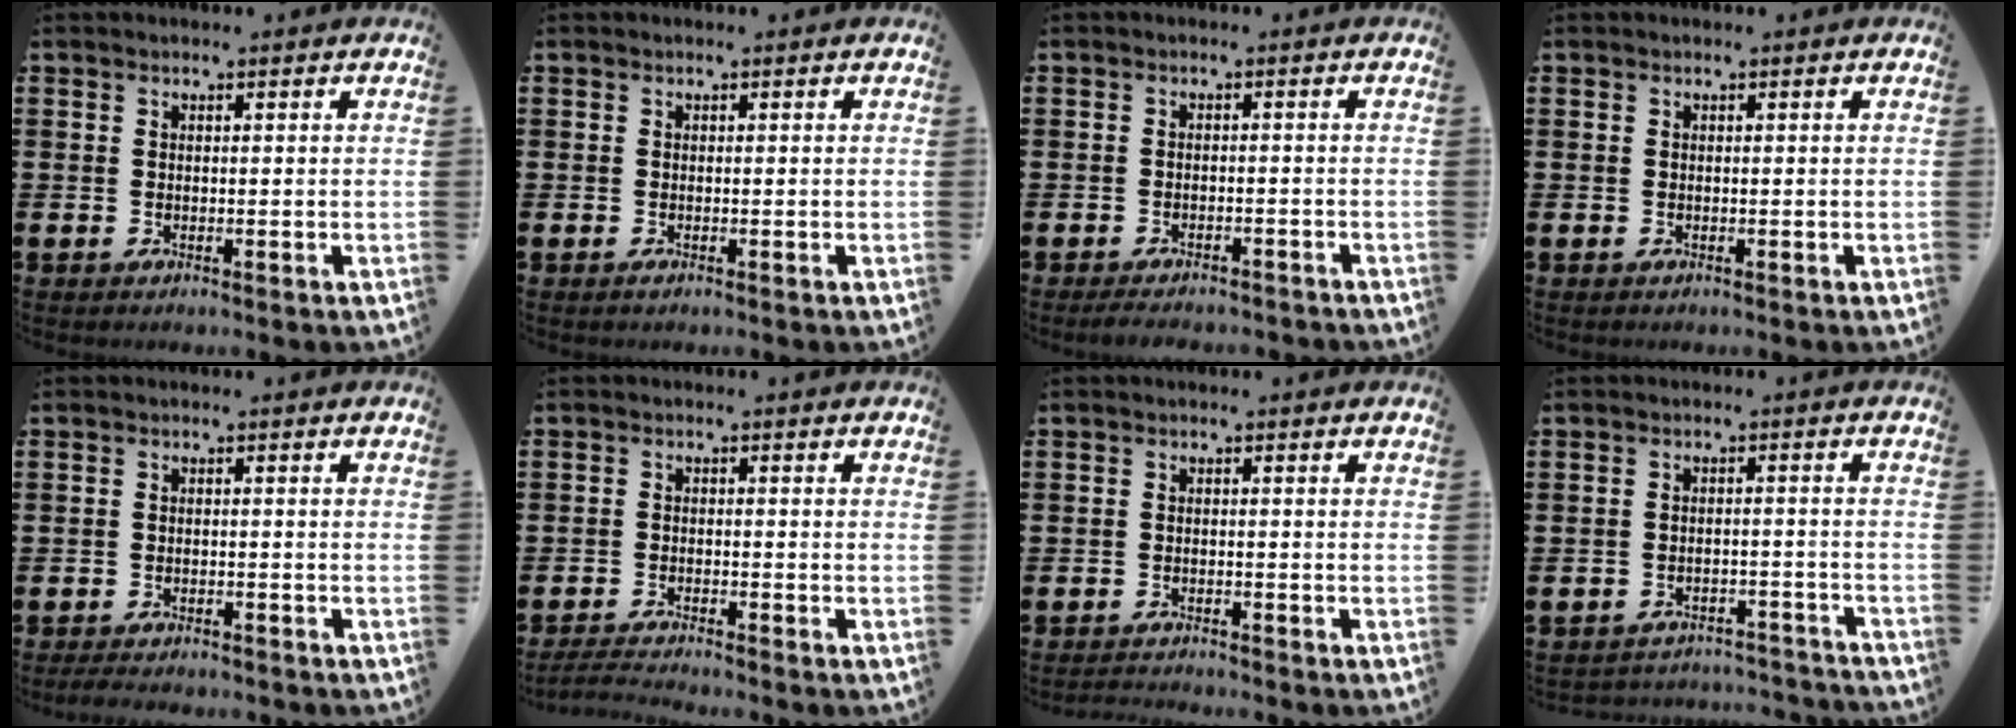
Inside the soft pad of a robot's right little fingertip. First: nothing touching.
{"total": 0.0}
{"total": 1.7, "force": [-1.6, 0.1, 0.4], "torque": [-0.010, 0.003, -0.033]}
{"total": 0.0}
{"total": 1.4, "force": [-1.4, 0.1, 0.3], "torque": [-0.007, 0.001, -0.029]}
{"total": 1.8, "force": [-1.7, -0.2, 0.5], "torque": [-0.008, 0.003, -0.035]}
{"total": 1.1, "force": [-1.1, -0.1, 0.0], "torque": [-0.003, 0.000, -0.023]}
{"total": 2.5, "force": [-2.5, 0.1, -0.2], "torque": [-0.002, 0.001, -0.055]}